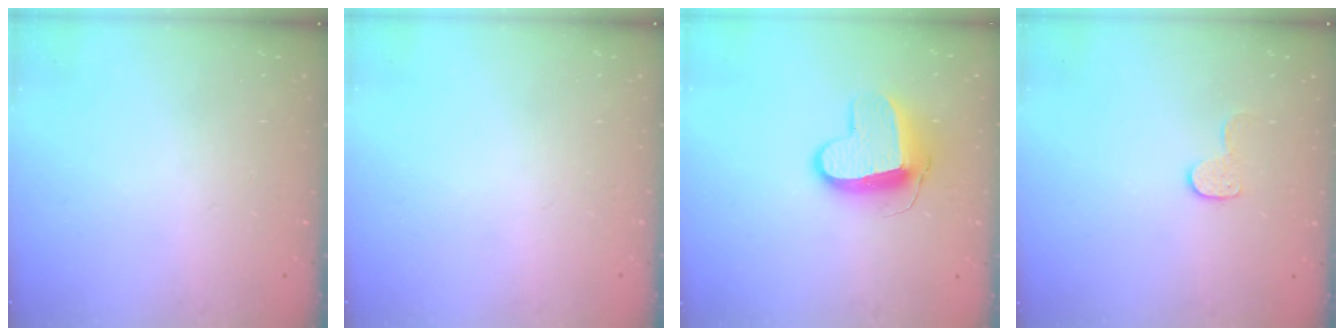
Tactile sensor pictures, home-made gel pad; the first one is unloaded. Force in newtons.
{"total": 0.0}
{"total": 11.7, "press": 11.7, "slide": 0.9}
{"total": 6.1, "press": 6.1, "slide": 0.2}